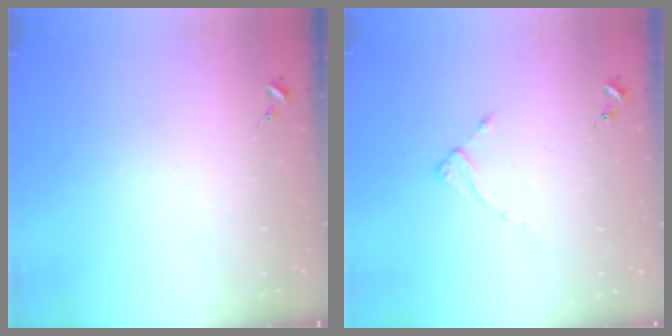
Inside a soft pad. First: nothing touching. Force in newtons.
{"total": 2.1, "press": 2.0, "slide": 0.4}